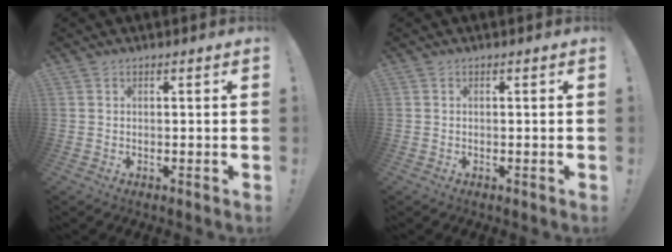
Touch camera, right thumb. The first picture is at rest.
{"total": 0.0}